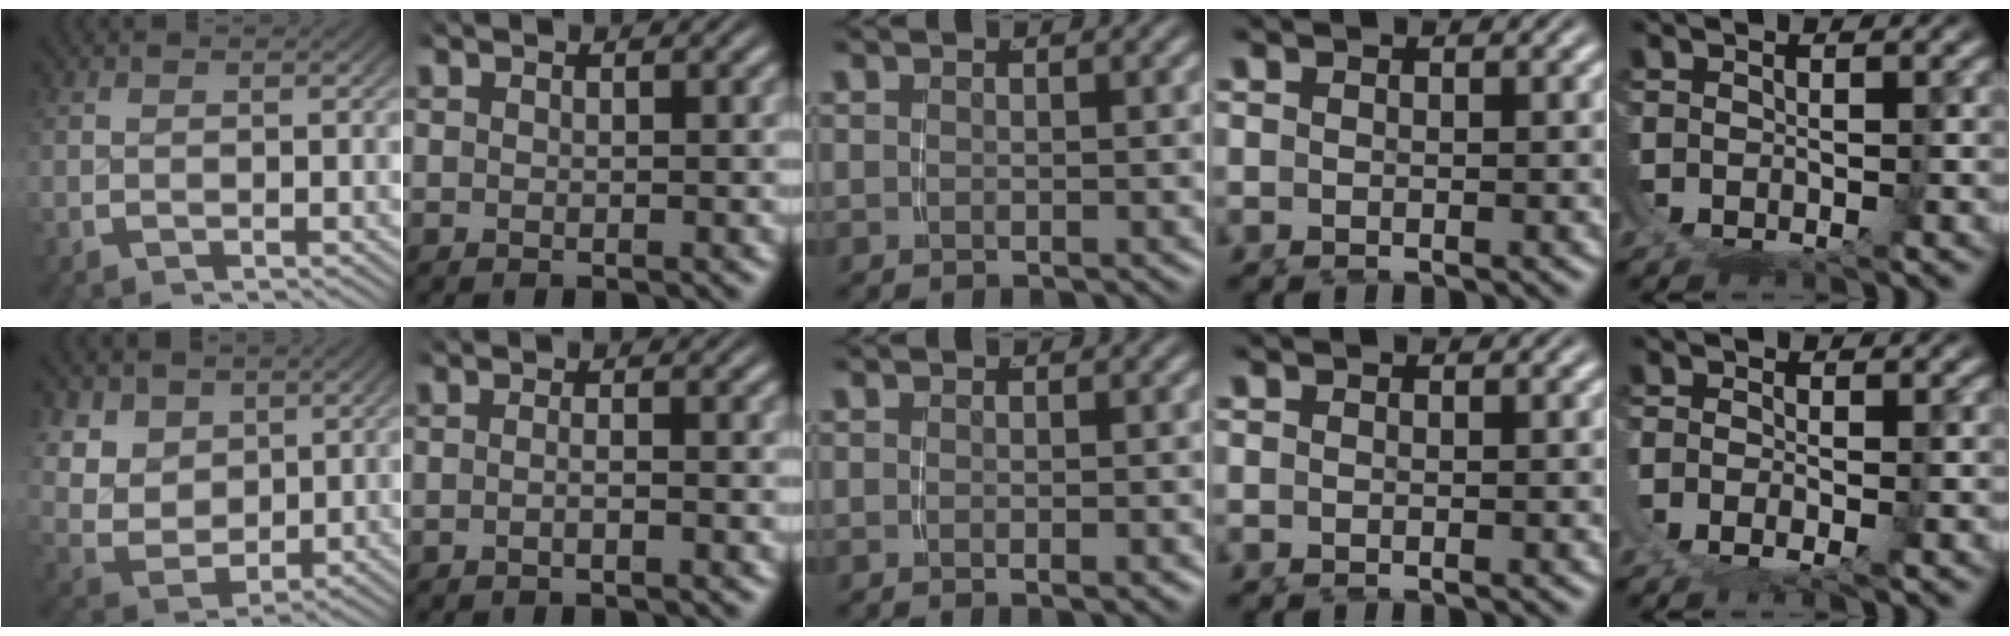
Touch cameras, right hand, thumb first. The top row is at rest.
{"thumb": {"total": 10.1, "force": [0.9, 8.3, 5.6], "torque": [-0.146, -0.046, 0.028]}, "index": {"total": 1.2, "force": [-0.7, 0.1, 0.9], "torque": [-0.019, -0.001, -0.016]}, "middle": {"total": 0.5, "force": [-0.4, -0.1, 0.4], "torque": [-0.006, 0.002, -0.005]}, "little": {"total": 1.1, "force": [-0.2, -1.0, 0.5], "torque": [-0.003, -0.003, -0.002]}}